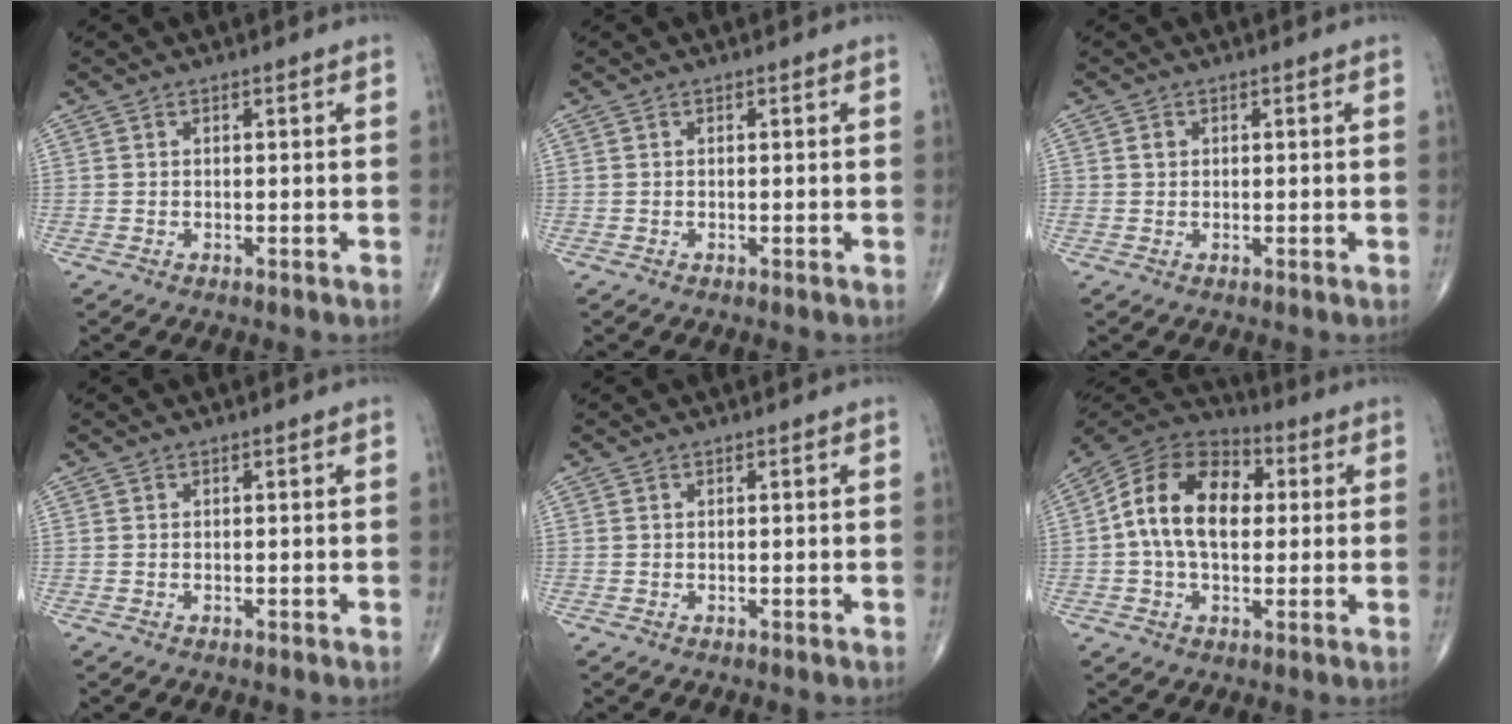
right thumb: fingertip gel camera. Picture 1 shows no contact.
{"total": 0.0}
{"total": 1.3, "force": [0.2, 1.2, 0.5], "torque": [-0.005, 0.001, 0.005]}
{"total": 0.0}
{"total": 0.0}
{"total": 15.5, "force": [1.3, 10.0, 11.8], "torque": [-0.192, 0.027, 0.011]}